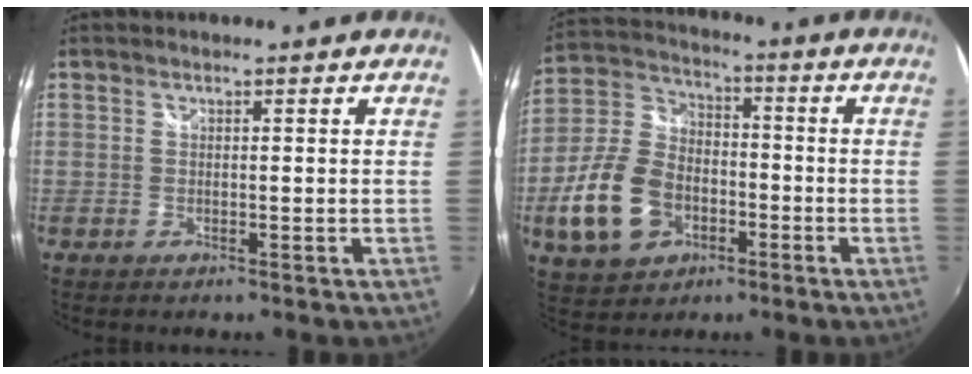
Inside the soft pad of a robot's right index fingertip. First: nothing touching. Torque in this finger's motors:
{"motor_torque": [1.64, -0.50, 0.55, 0.17]}